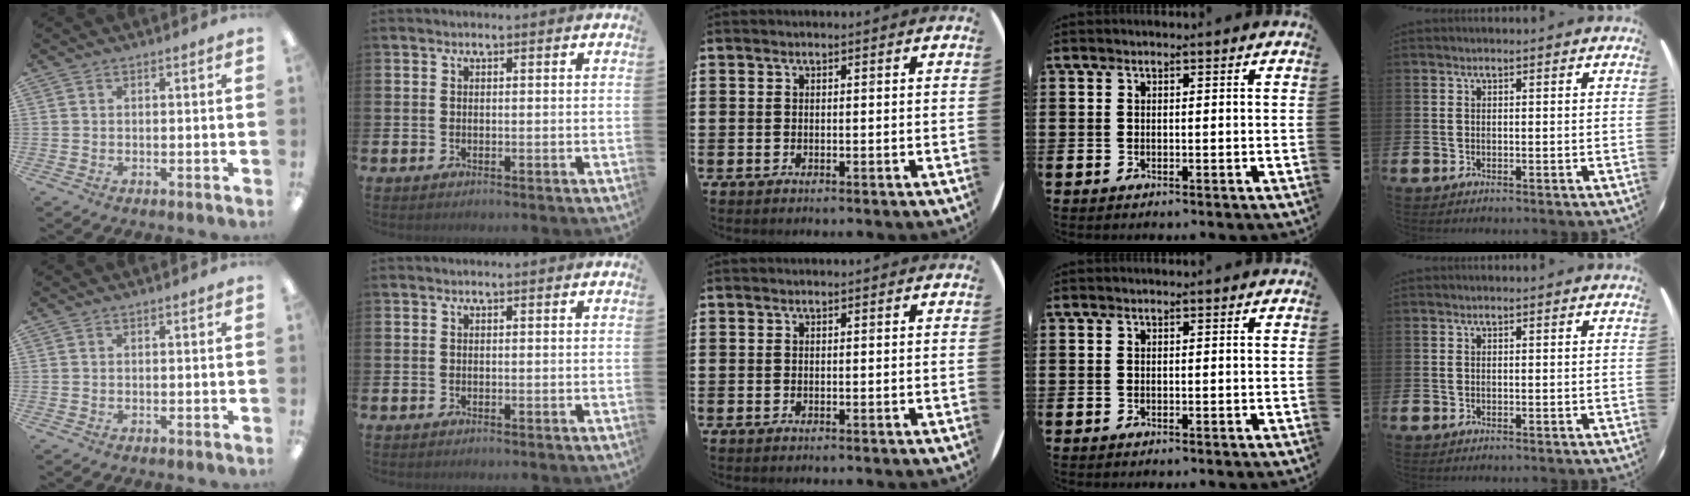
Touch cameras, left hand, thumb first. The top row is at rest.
{}